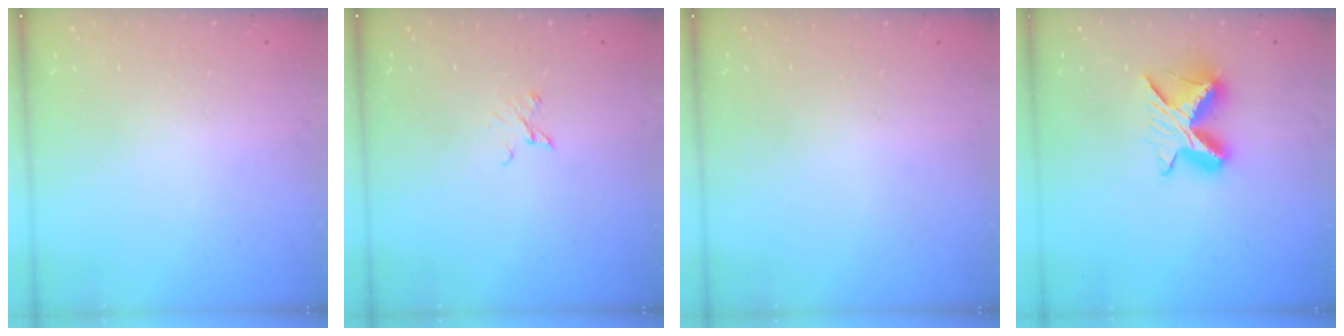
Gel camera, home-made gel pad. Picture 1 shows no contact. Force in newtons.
{"total": 2.1, "press": 2.1, "slide": 0.3}
{"total": 0.0}
{"total": 9.8, "press": 9.8, "slide": 0.0}